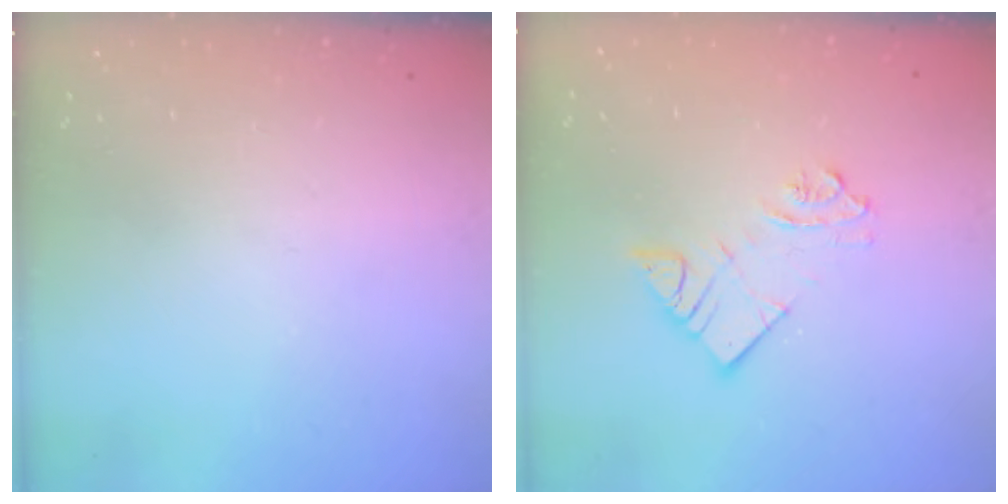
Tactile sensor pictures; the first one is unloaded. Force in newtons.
{"total": 6.1, "press": 6.1, "slide": 0.4}